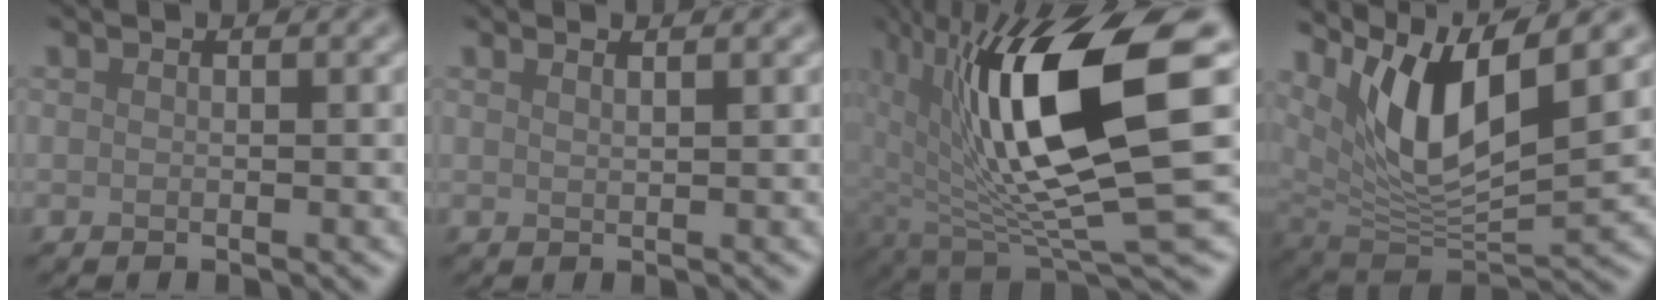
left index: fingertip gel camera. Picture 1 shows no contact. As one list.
[{"total": 1.4, "force": [1.0, 0.5, 0.8], "torque": [0.000, 0.000, 0.003]}, {"total": 14.2, "force": [2.9, 4.4, 13.2], "torque": [-0.236, -0.015, 0.058]}, {"total": 8.8, "force": [4.5, 2.6, 7.2], "torque": [-0.132, -0.014, 0.087]}]